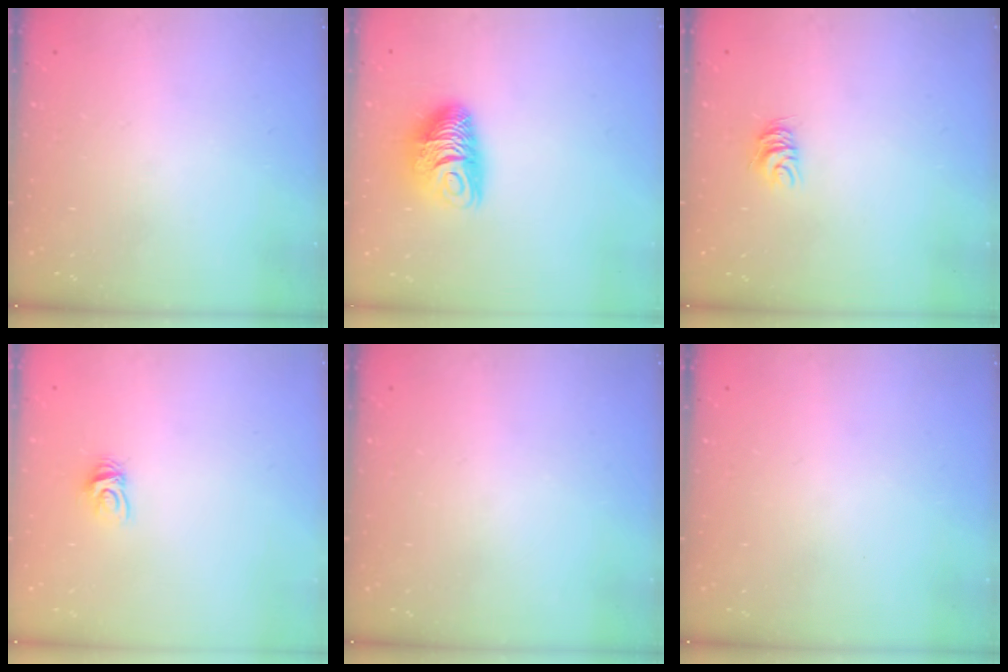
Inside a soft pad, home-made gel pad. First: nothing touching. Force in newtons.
{"total": 9.5, "press": 9.5, "slide": 0.4}
{"total": 6.2, "press": 6.2, "slide": 0.1}
{"total": 4.6, "press": 4.6, "slide": 0.2}
{"total": 0.0}
{"total": 0.0}